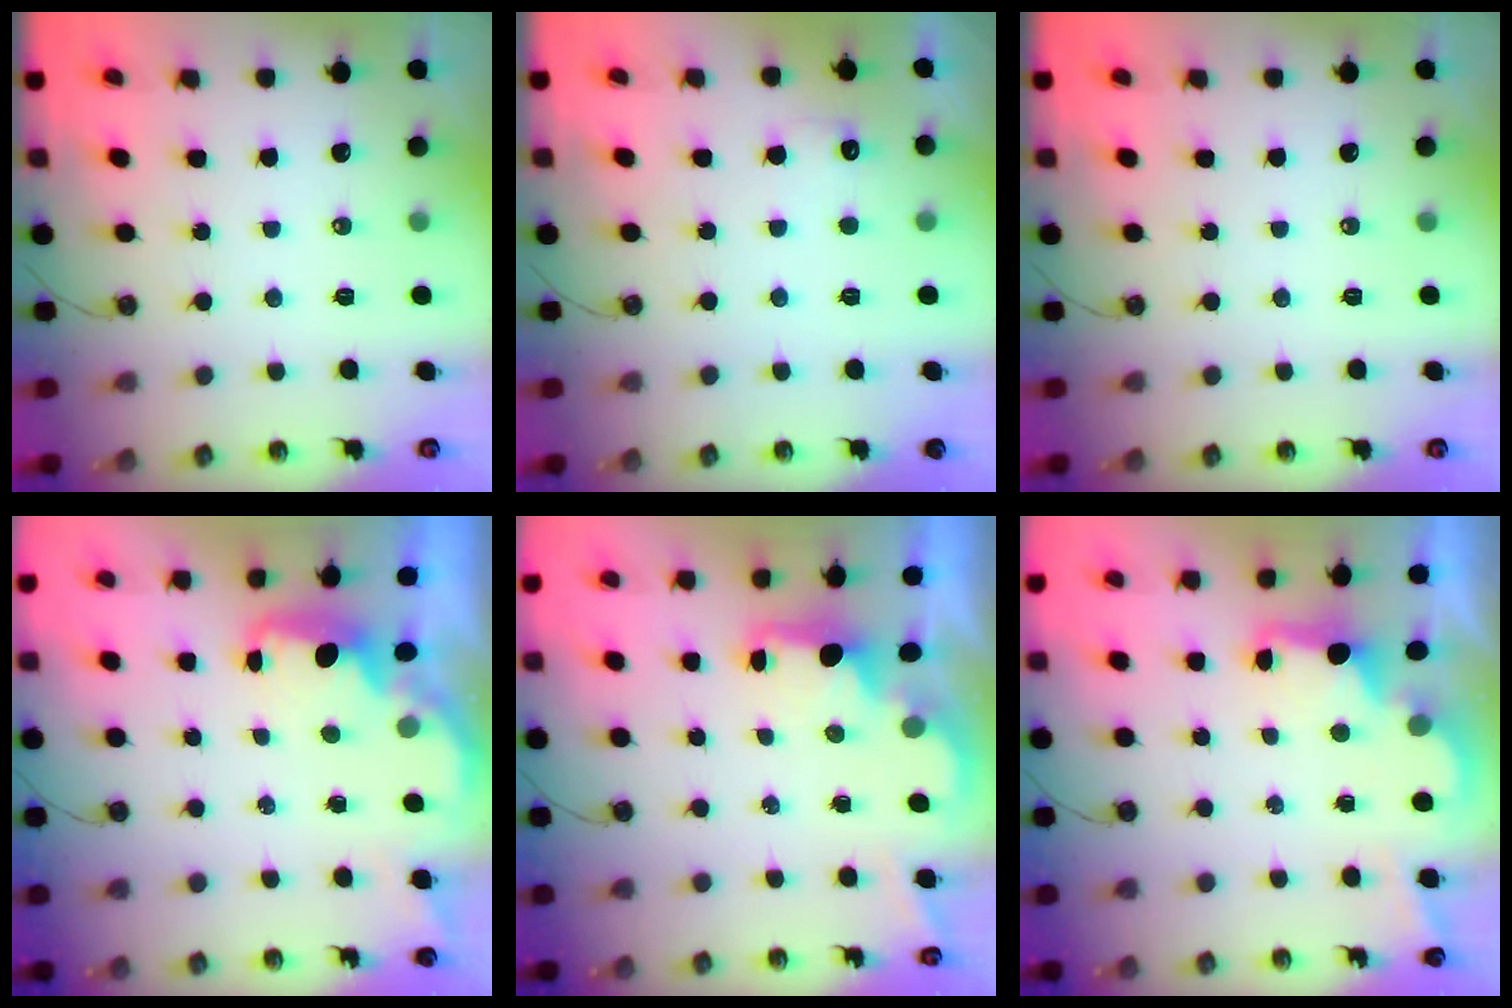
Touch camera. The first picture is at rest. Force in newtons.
{"total": 5.4, "press": 5.2, "slide": 1.1}
{"total": 0.0}
{"total": 1.5, "press": 1.3, "slide": 0.7}
{"total": 1.7, "press": 1.6, "slide": 0.7}
{"total": 2.5, "press": 2.4, "slide": 0.7}